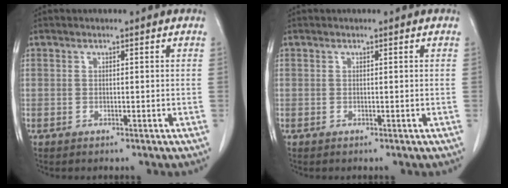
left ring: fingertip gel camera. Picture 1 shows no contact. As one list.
[{"total": 0.0}]